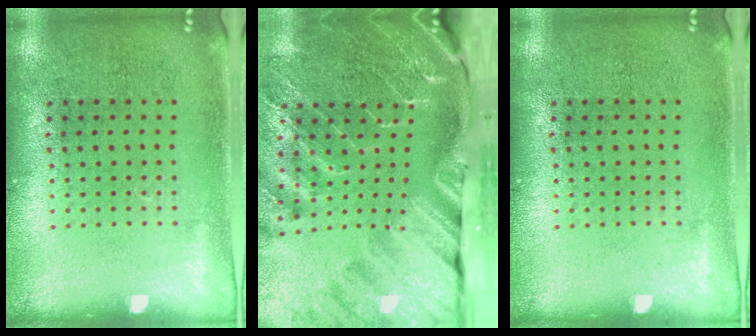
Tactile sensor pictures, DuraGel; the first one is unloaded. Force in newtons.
{"total": 4.4, "press": 3.3, "slide": 2.9}
{"total": 0.0}